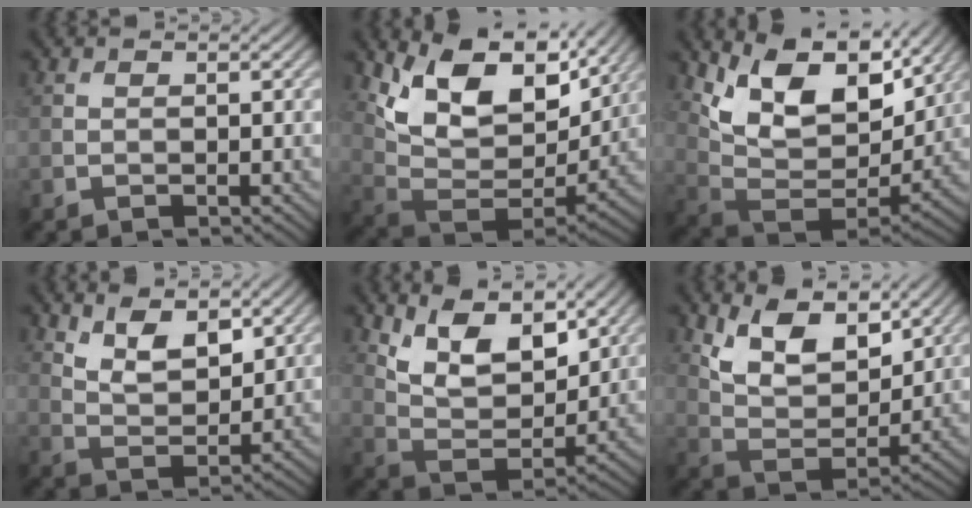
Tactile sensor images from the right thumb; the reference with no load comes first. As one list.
[{"total": 14.2, "force": [7.4, 8.0, 9.1], "torque": [-0.194, 0.001, 0.146]}, {"total": 13.6, "force": [7.5, 7.2, 8.7], "torque": [-0.187, 0.004, 0.143]}, {"total": 6.5, "force": [4.2, 2.8, 4.1], "torque": [-0.076, -0.018, 0.082]}, {"total": 10.3, "force": [6.5, 4.5, 6.6], "torque": [-0.140, -0.011, 0.115]}, {"total": 9.7, "force": [5.9, 4.7, 6.1], "torque": [-0.128, -0.010, 0.108]}]